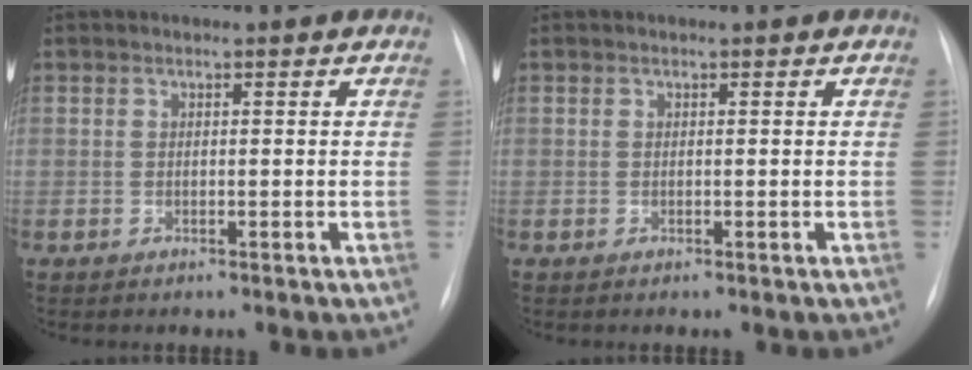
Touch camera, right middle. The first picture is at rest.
{"total": 0.0}